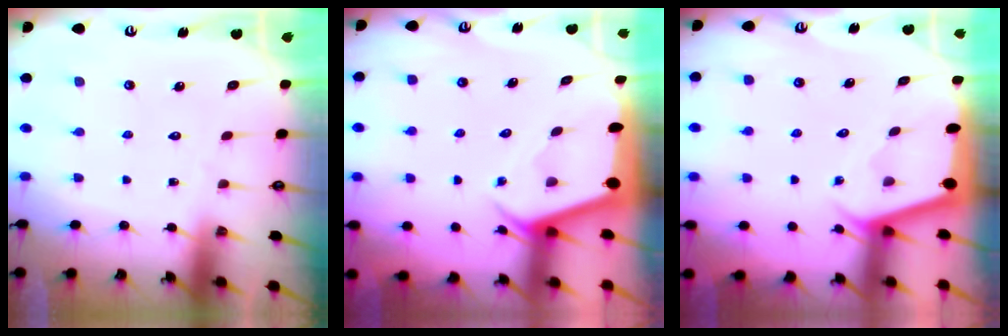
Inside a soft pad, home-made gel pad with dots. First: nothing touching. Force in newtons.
{"total": 4.0, "press": 3.9, "slide": 0.3}
{"total": 2.4, "press": 2.4, "slide": 0.2}